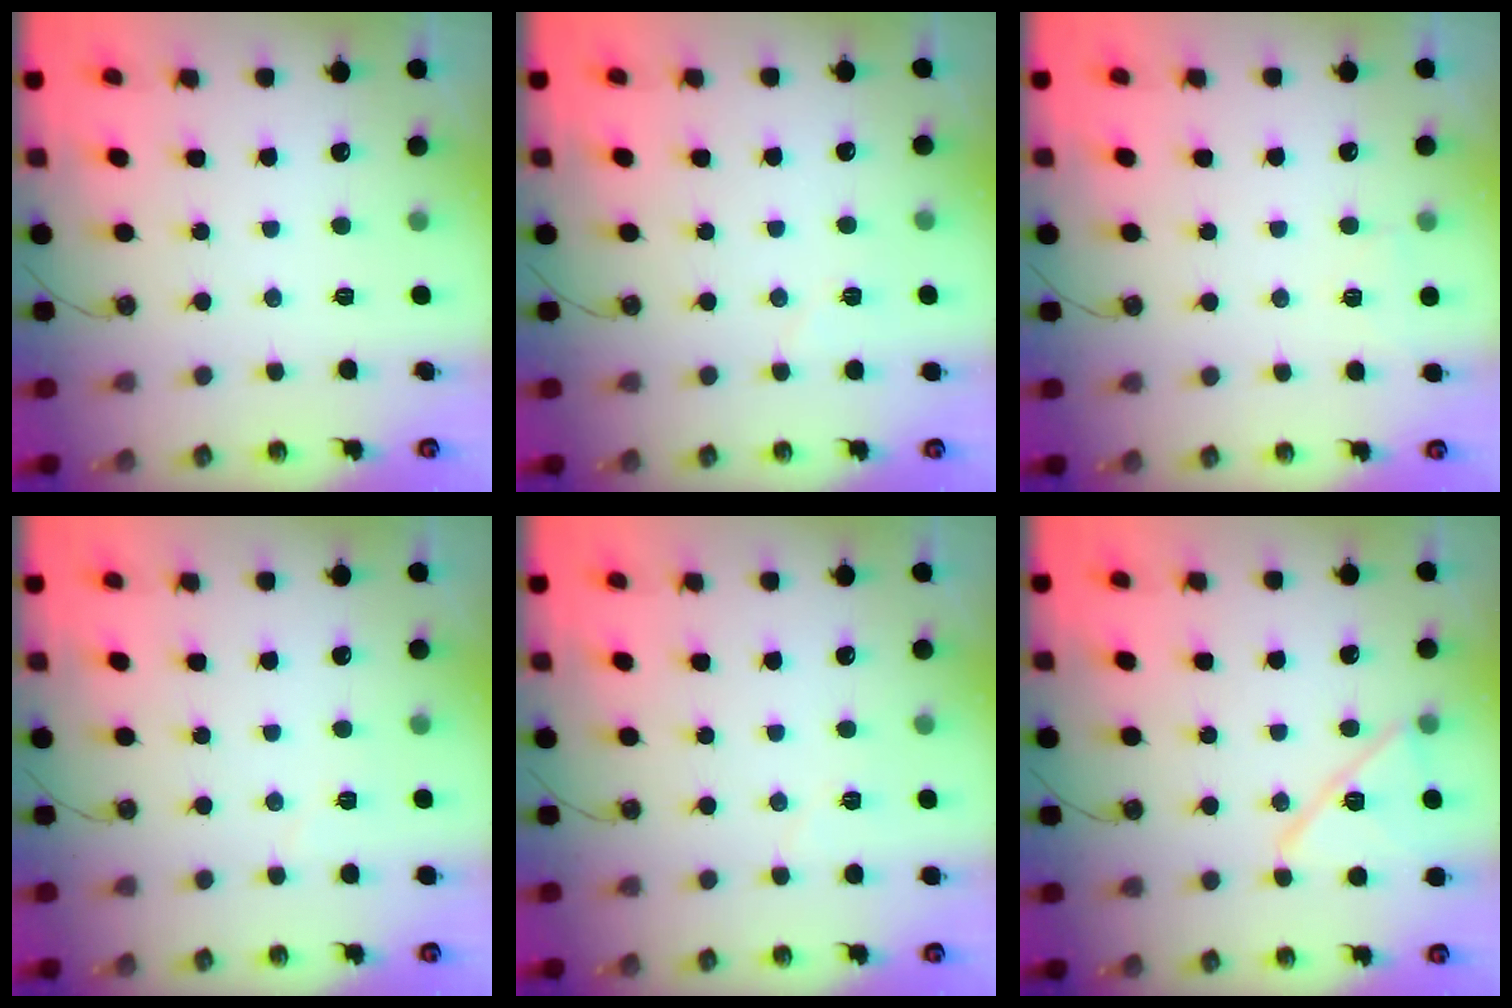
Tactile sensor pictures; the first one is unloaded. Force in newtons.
{"total": 5.0, "press": 4.3, "slide": 2.7}
{"total": 4.0, "press": 3.2, "slide": 2.5}
{"total": 3.9, "press": 3.1, "slide": 2.3}
{"total": 3.9, "press": 3.7, "slide": 1.3}
{"total": 12.7, "press": 12.7, "slide": 0.7}